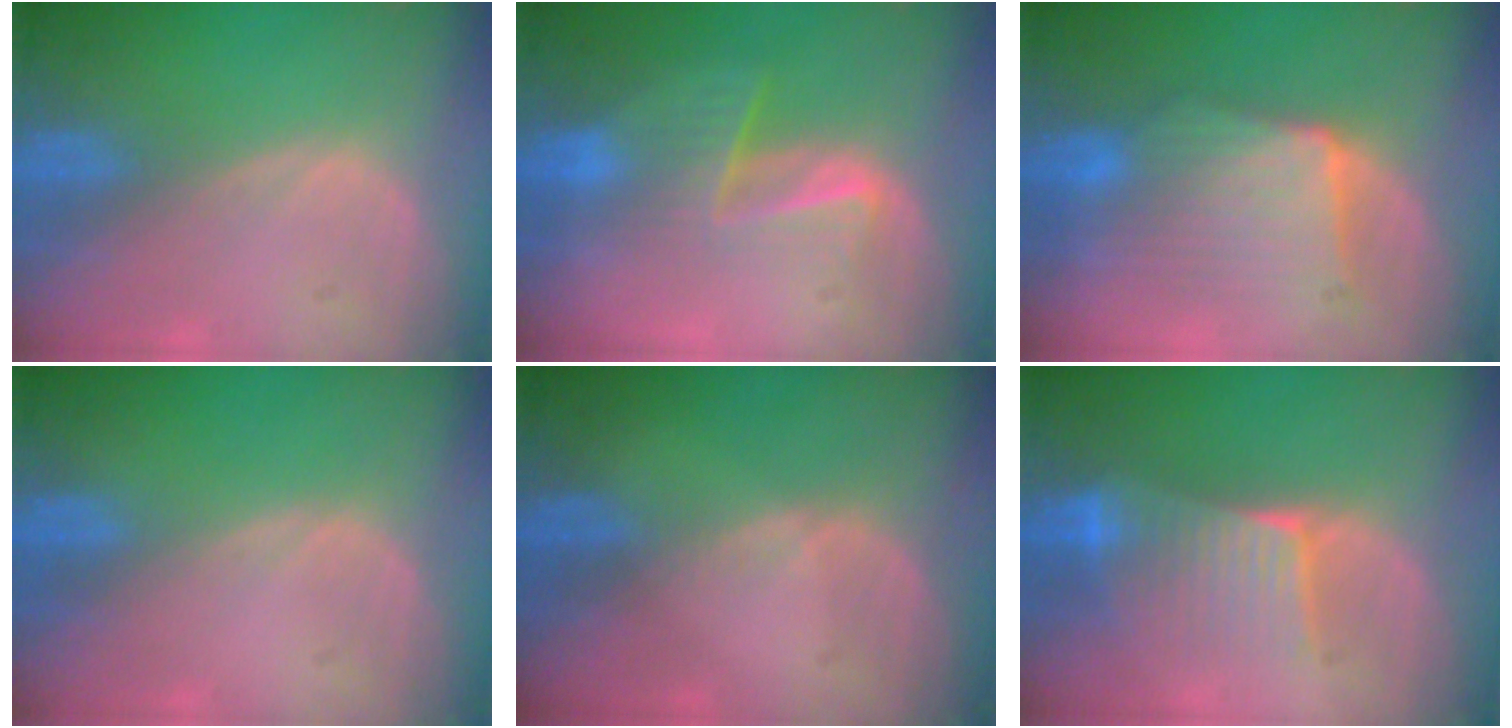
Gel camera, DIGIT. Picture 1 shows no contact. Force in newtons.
{"total": 6.7, "press": 5.5, "slide": 3.7}
{"total": 8.2, "press": 8.1, "slide": 1.4}
{"total": 0.0}
{"total": 0.7, "press": 0.5, "slide": 0.5}
{"total": 6.6, "press": 6.5, "slide": 1.1}